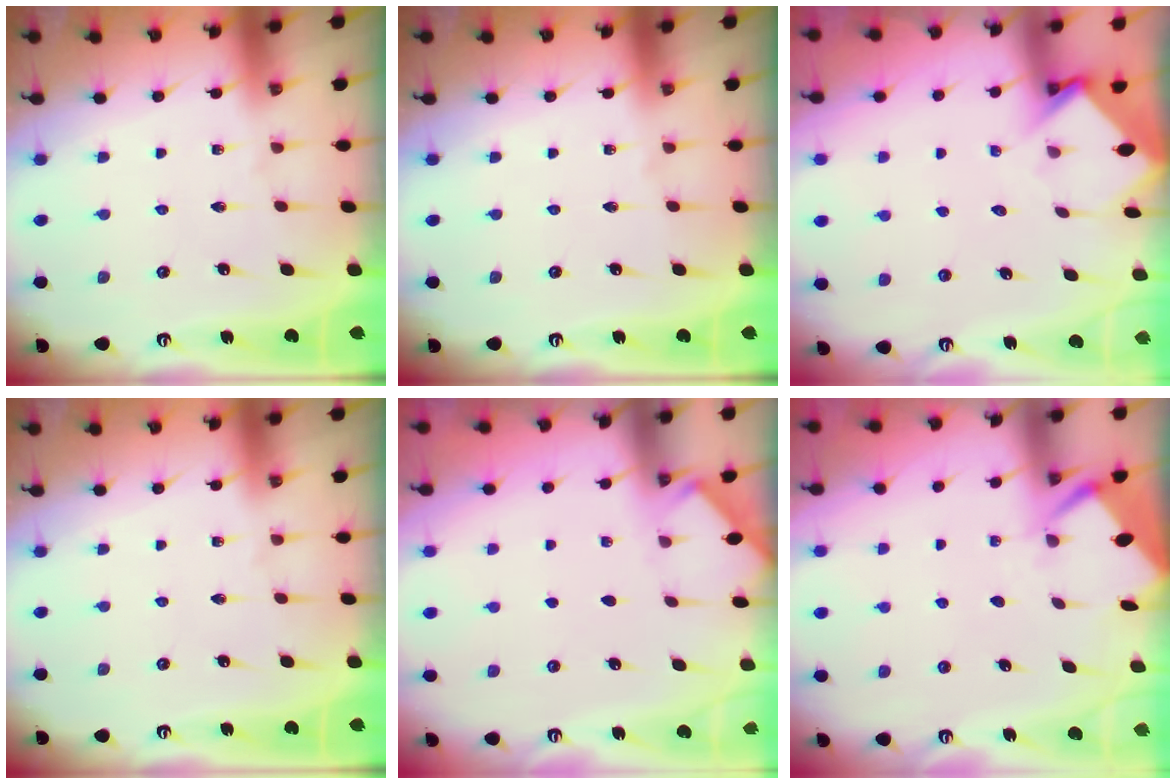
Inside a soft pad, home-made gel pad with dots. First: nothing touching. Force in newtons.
{"total": 0.0}
{"total": 3.3, "press": 3.3, "slide": 0.3}
{"total": 0.0}
{"total": 2.8, "press": 2.7, "slide": 0.4}
{"total": 2.6, "press": 2.6, "slide": 0.4}